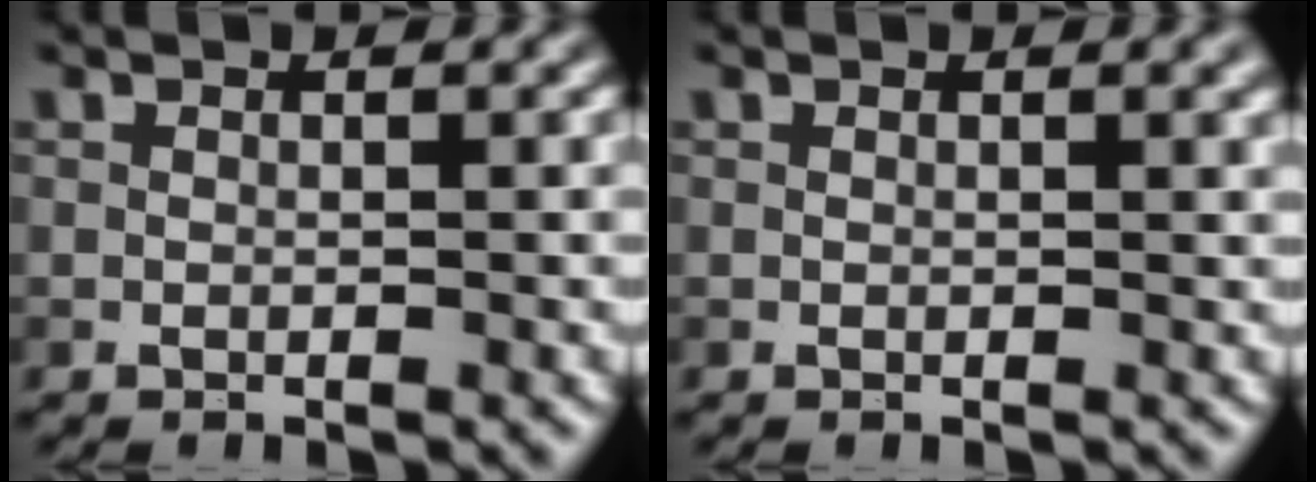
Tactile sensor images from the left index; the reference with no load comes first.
{"total": 1.3, "force": [0.7, 0.5, 1.0], "torque": [-0.005, 0.004, 0.004]}